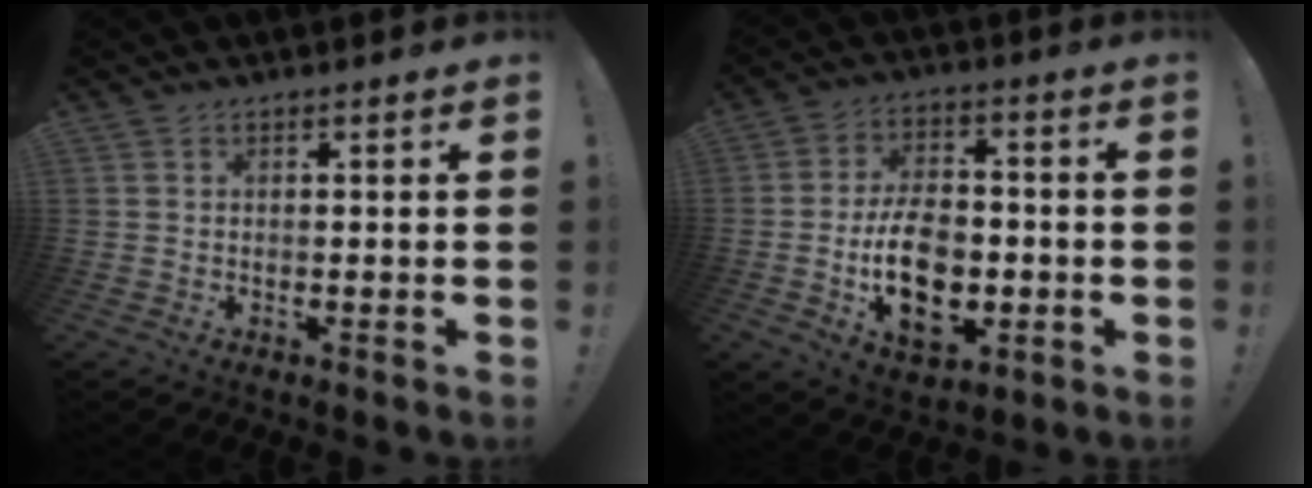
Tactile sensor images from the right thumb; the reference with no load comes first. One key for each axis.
{"total": 16.0, "fx": -3.7, "fy": 10.4, "fz": 11.6, "tx": -0.187, "ty": 0.011, "tz": -0.064}